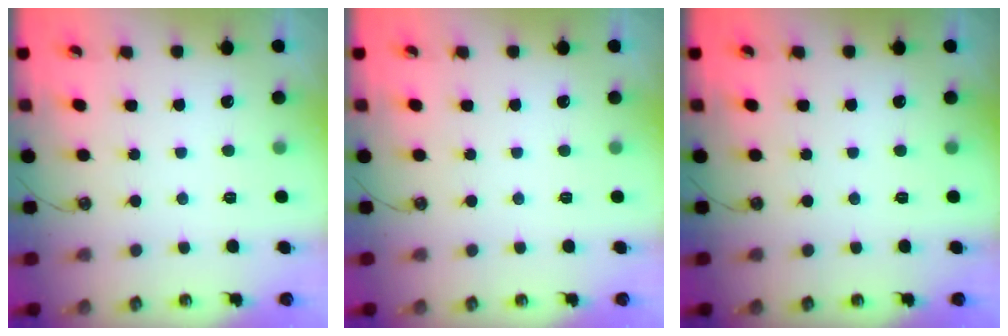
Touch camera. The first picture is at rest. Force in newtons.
{"total": 0.0}
{"total": 0.0}